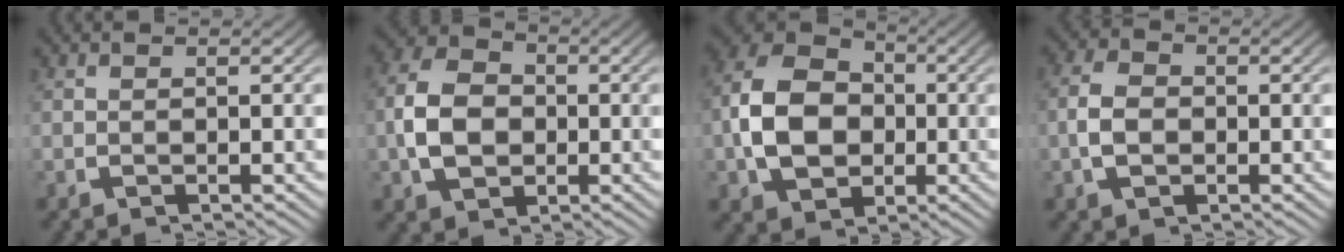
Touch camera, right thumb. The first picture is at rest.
{"total": 8.0, "force": [-0.3, 6.0, 5.3], "torque": [-0.109, -0.018, 0.002]}
{"total": 12.3, "force": [-0.4, 9.5, 7.8], "torque": [-0.167, -0.029, 0.004]}
{"total": 3.5, "force": [-0.4, 2.5, 2.4], "torque": [-0.051, -0.007, -0.005]}